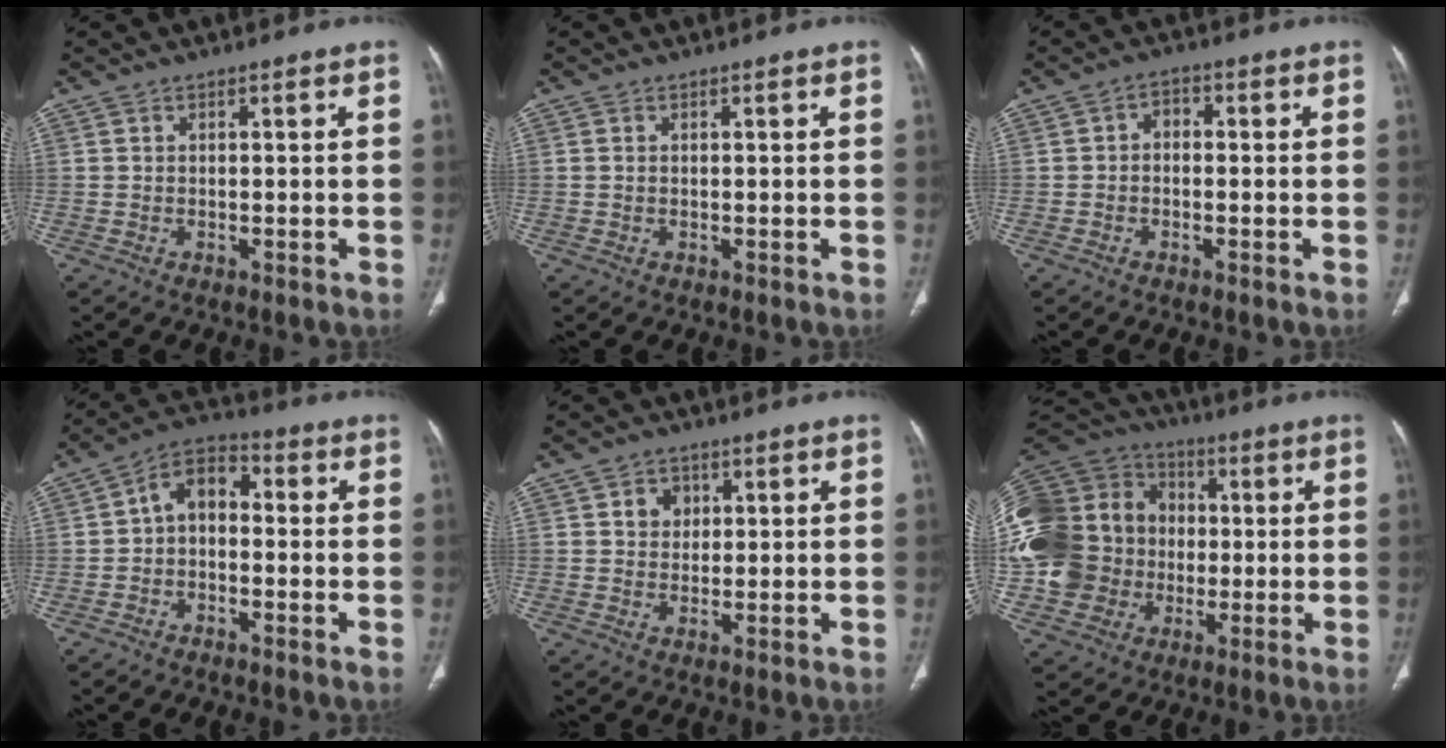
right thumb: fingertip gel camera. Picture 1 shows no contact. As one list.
[{"total": 0.0}, {"total": 2.5, "force": [-0.3, 1.8, 1.7], "torque": [-0.011, 0.012, -0.017]}, {"total": 7.4, "force": [-0.3, 5.1, 5.4], "torque": [-0.066, 0.030, -0.024]}, {"total": 3.8, "force": [1.2, 3.2, 1.5], "torque": [-0.003, -0.002, 0.018]}, {"total": 26.4, "force": [-0.7, 22.1, 14.4], "torque": [-0.321, 0.045, -0.005]}]